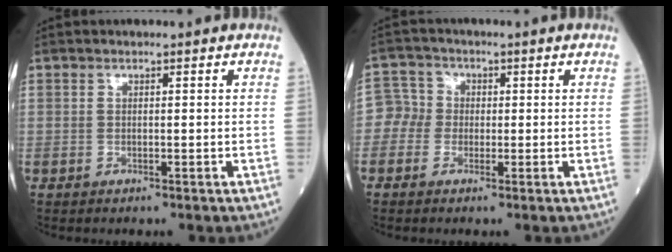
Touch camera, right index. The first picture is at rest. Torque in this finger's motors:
{"motor_torque": [0.28, 0.34, 0.02, 0.08]}